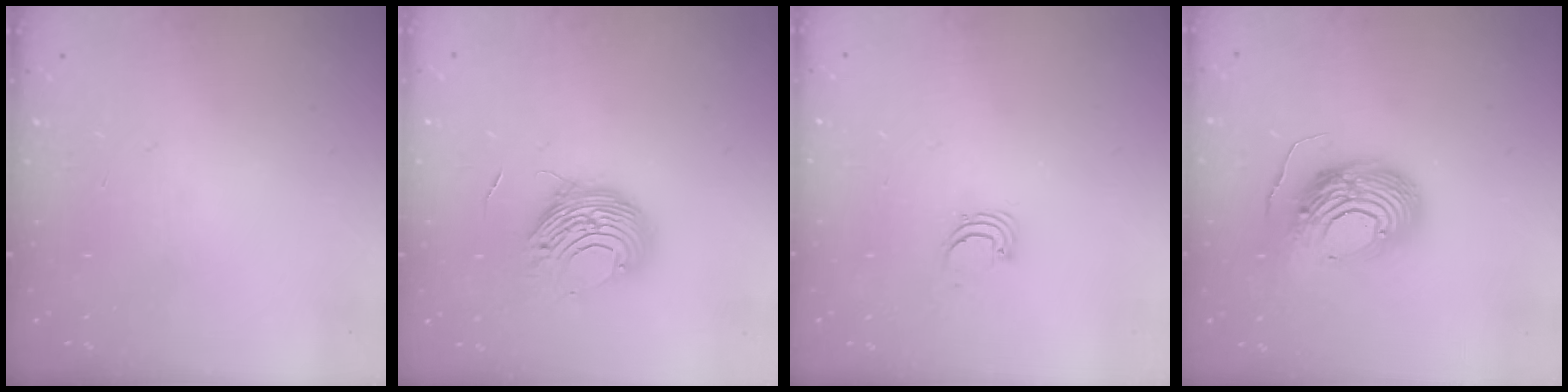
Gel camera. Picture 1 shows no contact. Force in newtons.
{"total": 11.1, "press": 11.1, "slide": 0.9}
{"total": 1.7, "press": 1.7, "slide": 0.1}
{"total": 13.7, "press": 13.5, "slide": 2.3}